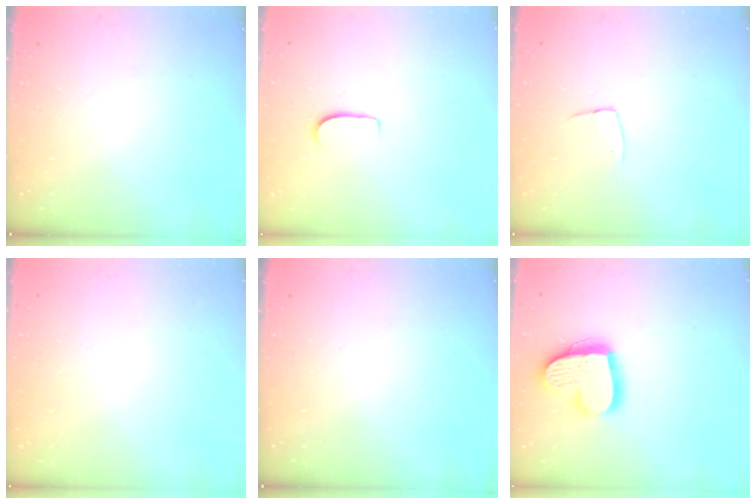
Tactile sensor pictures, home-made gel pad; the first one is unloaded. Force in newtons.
{"total": 5.9, "press": 5.8, "slide": 0.6}
{"total": 4.8, "press": 4.8, "slide": 0.3}
{"total": 0.0}
{"total": 0.0}
{"total": 17.7, "press": 17.7, "slide": 1.5}